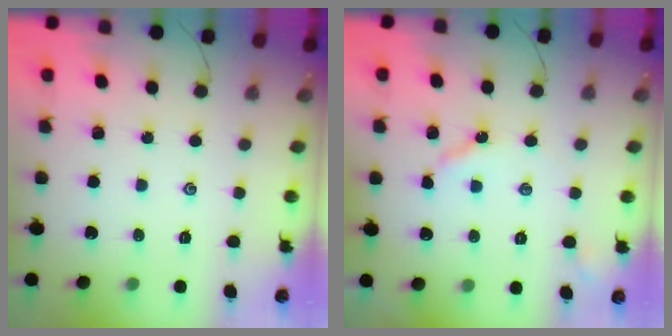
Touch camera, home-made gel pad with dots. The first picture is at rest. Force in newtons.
{"total": 3.6, "press": 3.5, "slide": 0.7}